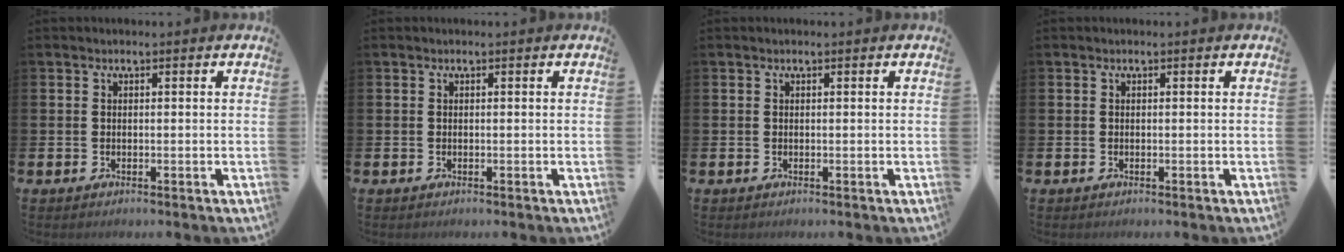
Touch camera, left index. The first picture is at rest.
{"total": 0.0}
{"total": 0.0}
{"total": 0.0}